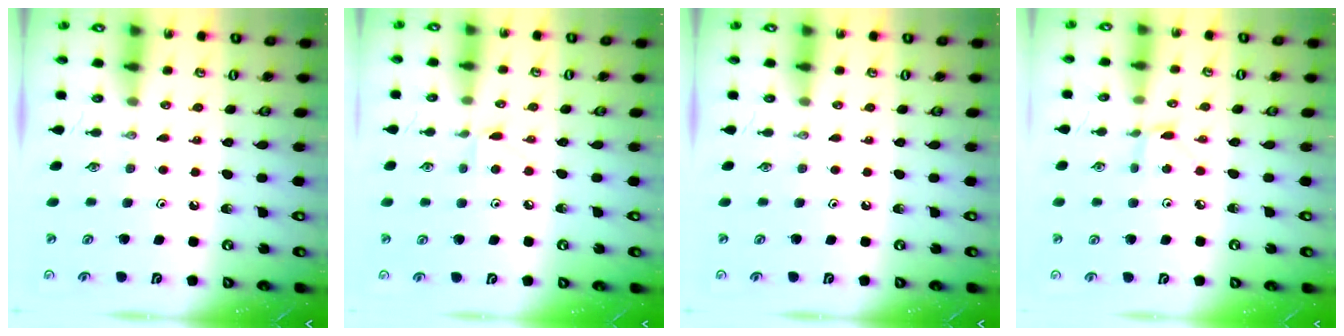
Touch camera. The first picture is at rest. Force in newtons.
{"total": 4.3, "press": 4.3, "slide": 0.6}
{"total": 0.0}
{"total": 2.0, "press": 2.0, "slide": 0.2}